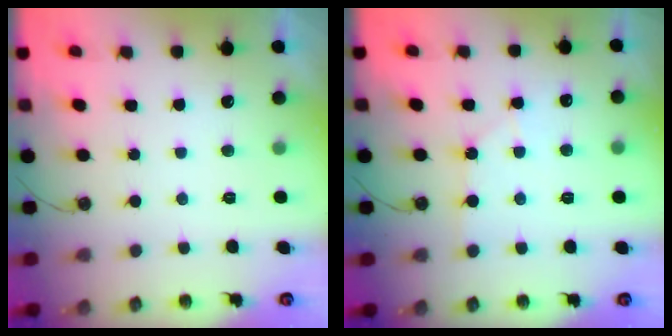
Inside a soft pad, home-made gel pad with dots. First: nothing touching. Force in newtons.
{"total": 4.7, "press": 4.6, "slide": 0.7}